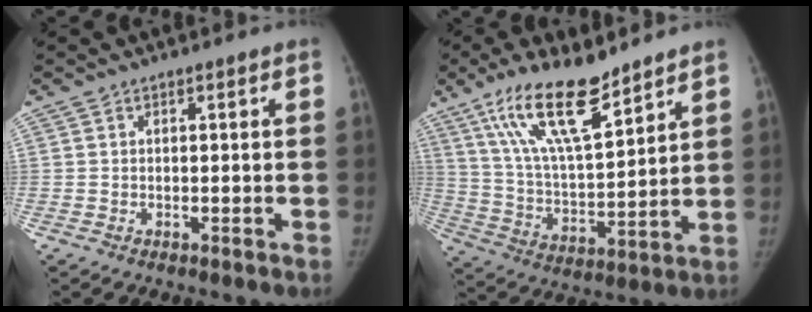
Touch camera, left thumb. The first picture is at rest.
{"total": 17.0, "force": [11.6, 4.8, 11.5], "torque": [-0.188, -0.059, 0.225]}